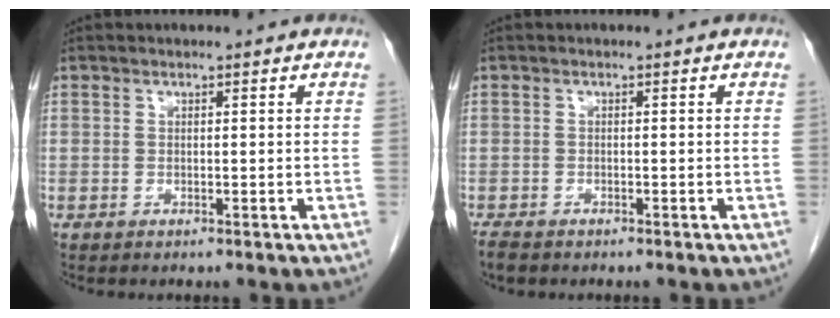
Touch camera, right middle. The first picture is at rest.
{"total": 2.1, "force": [-1.8, 0.7, 0.9], "torque": [-0.023, -0.006, -0.027]}